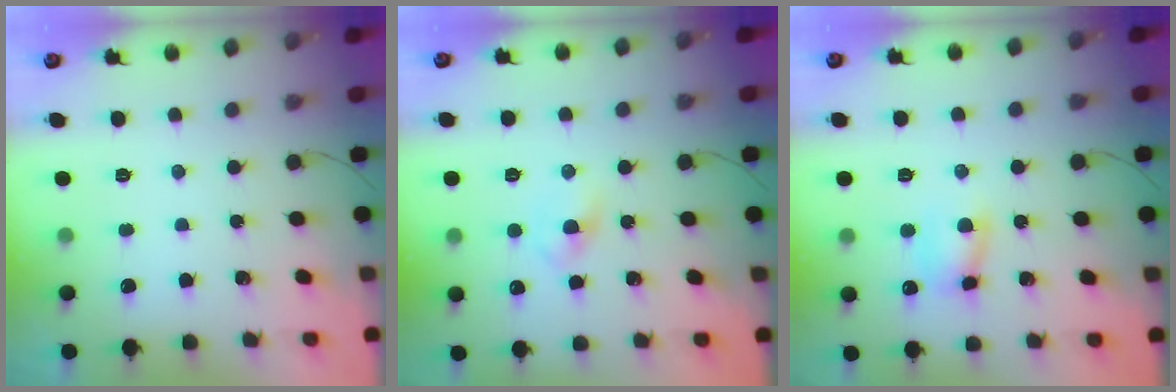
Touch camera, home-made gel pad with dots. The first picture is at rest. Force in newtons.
{"total": 3.1, "press": 2.9, "slide": 1.3}
{"total": 6.4, "press": 6.4, "slide": 0.5}